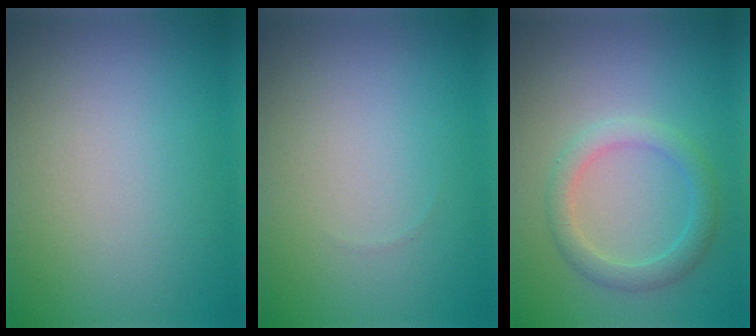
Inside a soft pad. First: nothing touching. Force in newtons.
{"total": 0.0}
{"total": 2.7, "press": 2.7, "slide": 0.1}